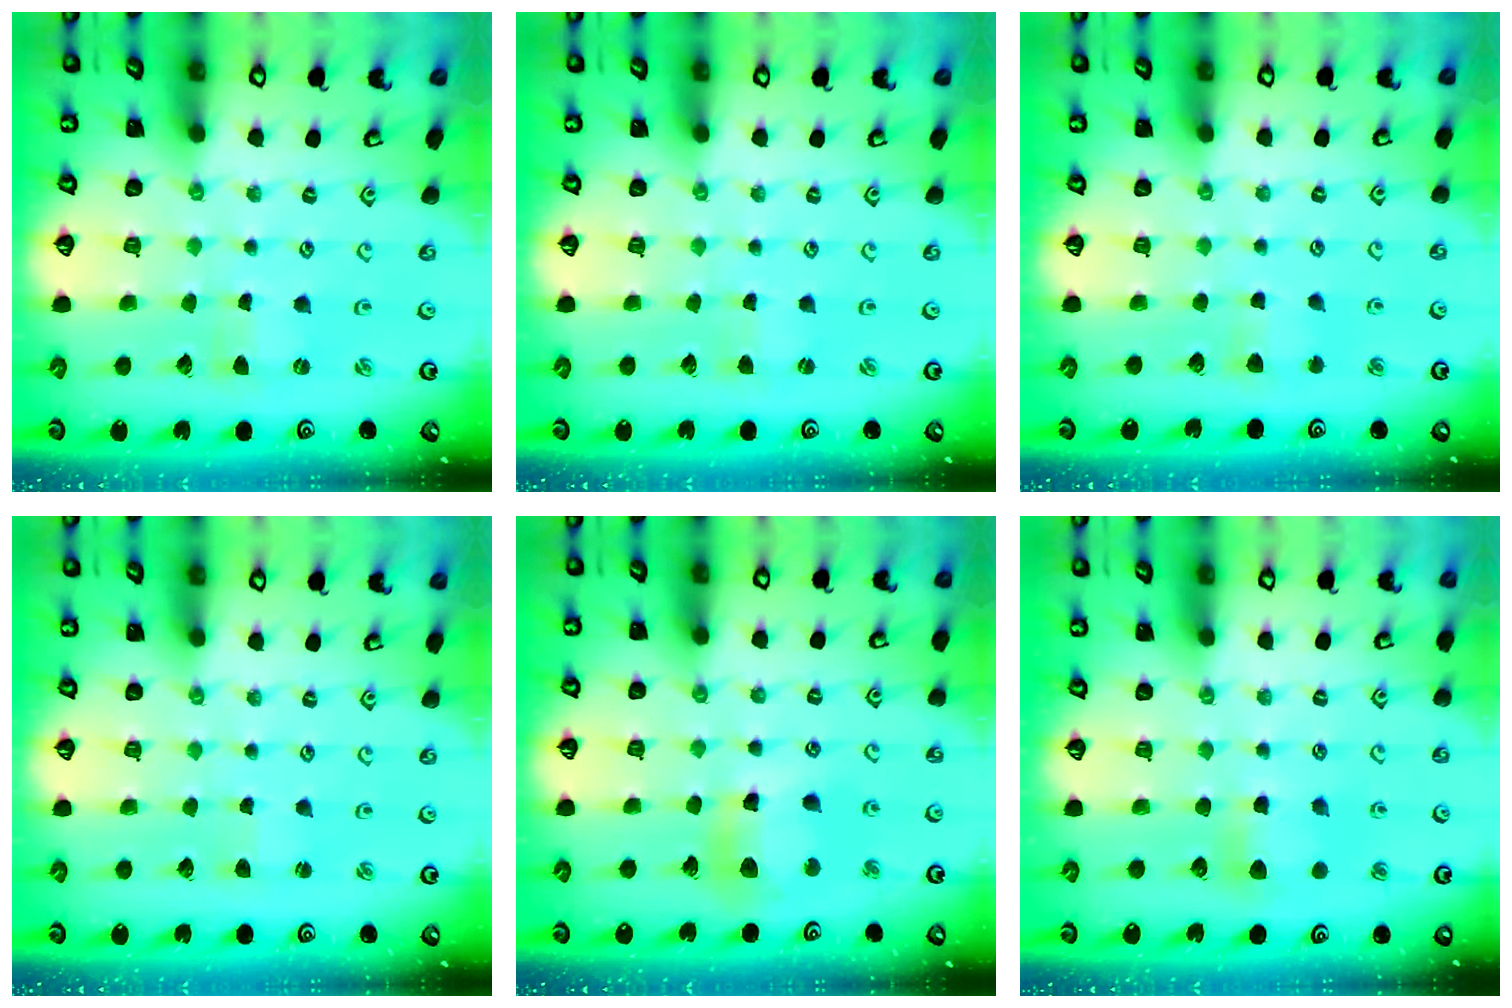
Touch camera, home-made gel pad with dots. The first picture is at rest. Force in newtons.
{"total": 1.4, "press": 1.4, "slide": 0.3}
{"total": 3.3, "press": 3.3, "slide": 0.5}
{"total": 1.9, "press": 1.9, "slide": 0.2}
{"total": 11.5, "press": 11.2, "slide": 2.5}
{"total": 5.5, "press": 5.5, "slide": 0.5}